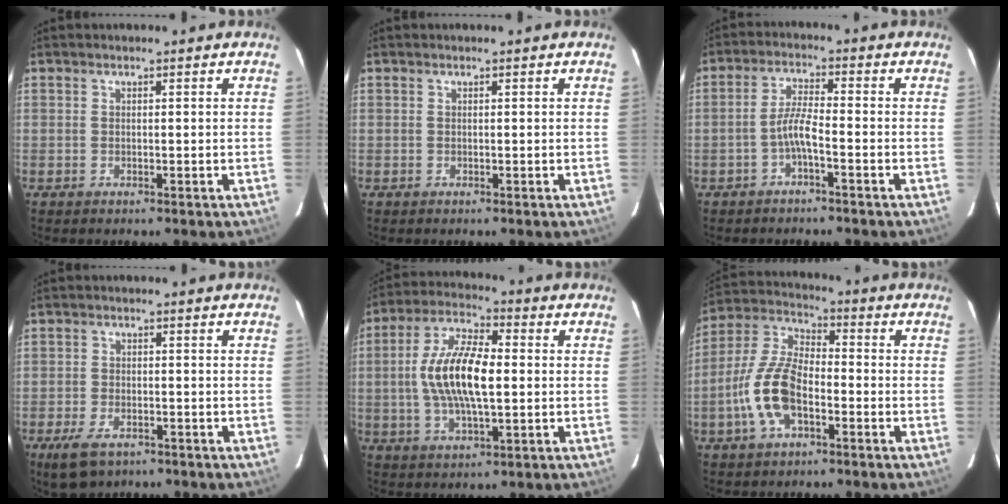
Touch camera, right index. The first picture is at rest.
{"total": 0.0}
{"total": 3.9, "force": [-2.1, 0.2, 3.3], "torque": [-0.074, 0.009, -0.042]}
{"total": 6.7, "force": [-4.3, 3.4, 3.9], "torque": [-0.100, -0.017, -0.074]}
{"total": 13.7, "force": [-0.2, 5.2, 12.7], "torque": [-0.253, 0.011, -0.007]}
{"total": 12.4, "force": [-4.4, 5.7, 10.1], "torque": [-0.219, 0.006, -0.086]}